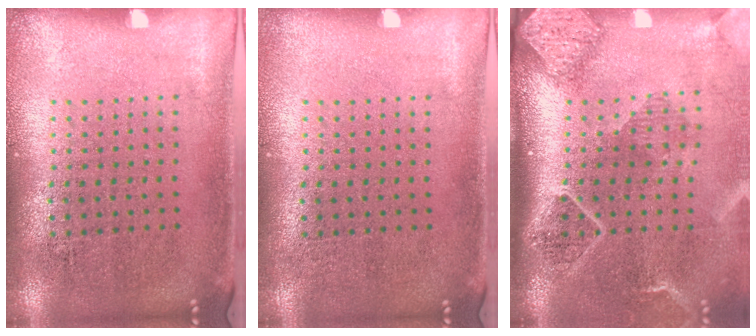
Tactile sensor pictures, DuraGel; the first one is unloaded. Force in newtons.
{"total": 0.0}
{"total": 2.7, "press": 2.0, "slide": 1.8}